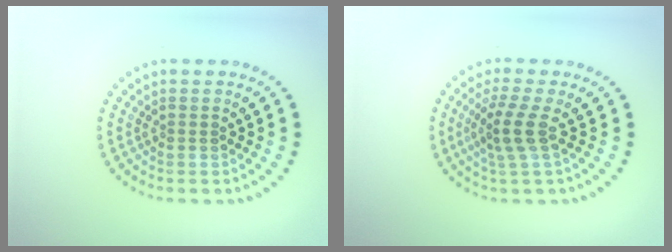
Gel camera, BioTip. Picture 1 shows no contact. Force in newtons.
{"total": 2.8, "press": 2.3, "slide": 1.6}